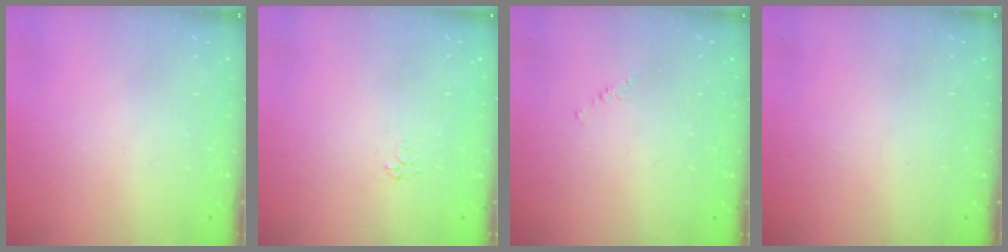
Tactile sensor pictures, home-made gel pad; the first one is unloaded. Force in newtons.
{"total": 3.3, "press": 3.2, "slide": 0.4}
{"total": 1.2, "press": 1.2, "slide": 0.2}
{"total": 0.0}